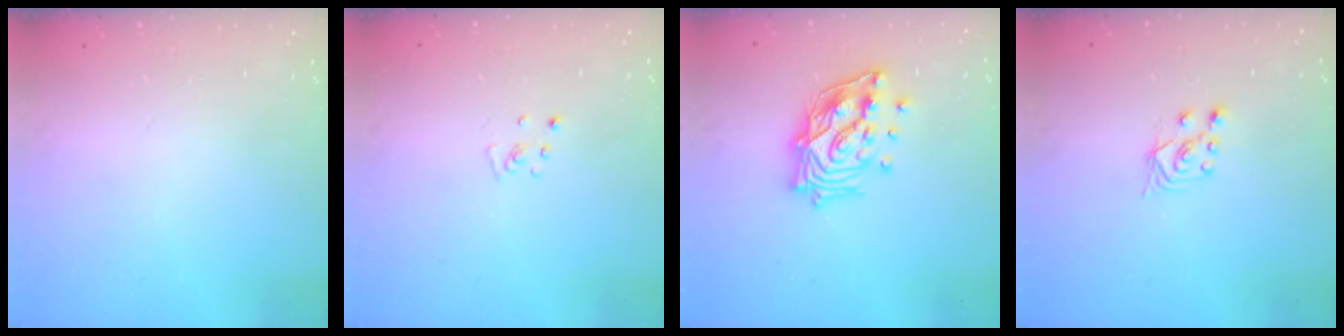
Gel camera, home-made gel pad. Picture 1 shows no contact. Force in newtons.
{"total": 2.2, "press": 2.2, "slide": 0.2}
{"total": 17.3, "press": 17.1, "slide": 2.3}
{"total": 3.0, "press": 2.8, "slide": 0.9}